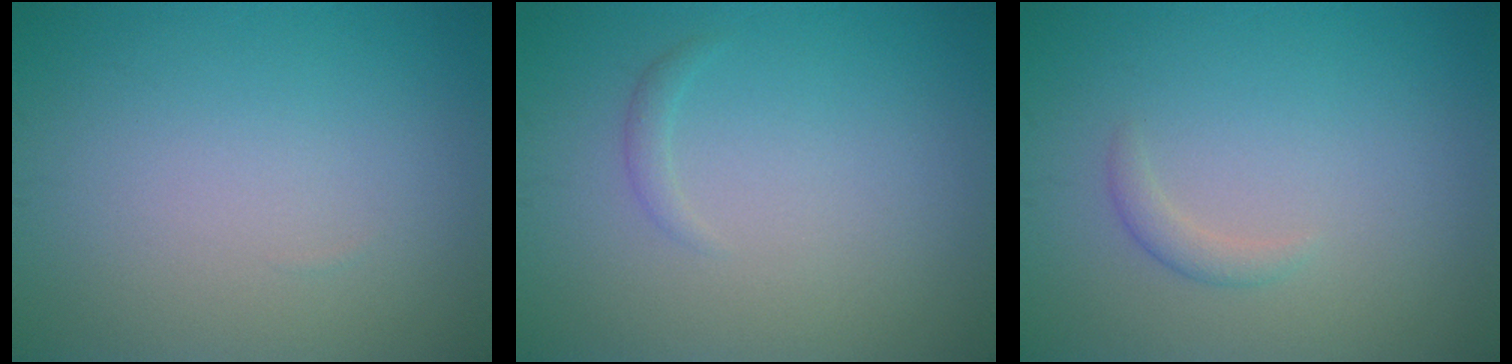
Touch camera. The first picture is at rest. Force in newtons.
{"total": 0.7, "press": 0.7, "slide": 0.0}
{"total": 1.1, "press": 1.1, "slide": 0.1}